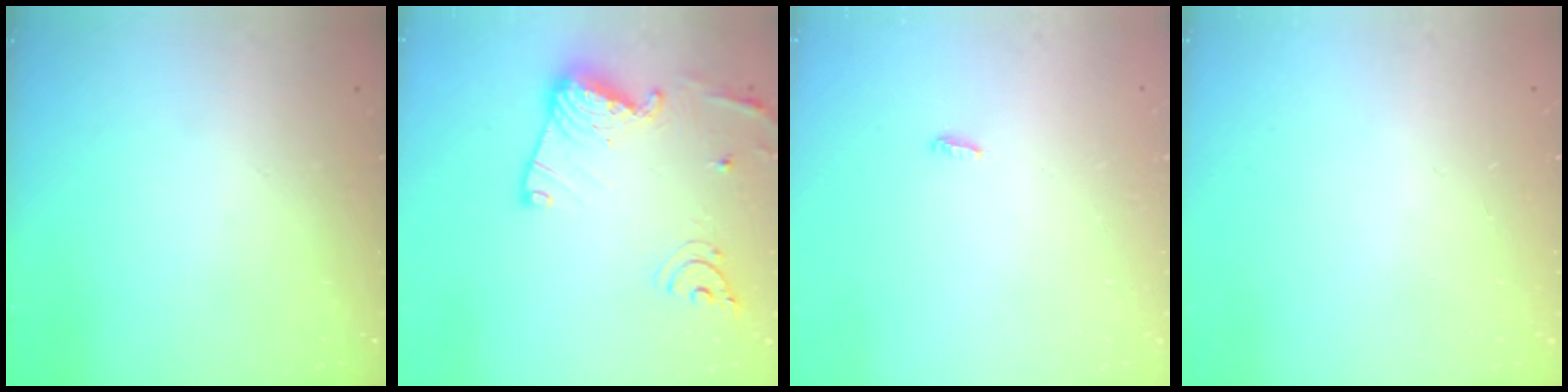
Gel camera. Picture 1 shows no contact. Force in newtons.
{"total": 17.0, "press": 16.9, "slide": 1.7}
{"total": 3.6, "press": 3.4, "slide": 1.0}
{"total": 0.9, "press": 0.9, "slide": 0.0}